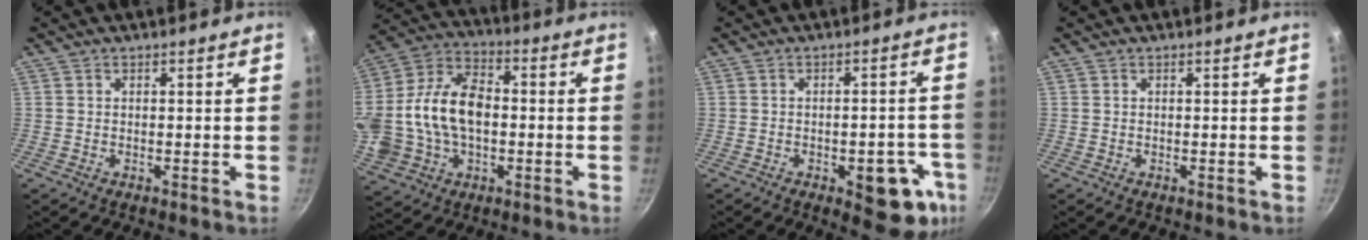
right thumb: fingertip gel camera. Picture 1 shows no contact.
{"total": 20.5, "force": [-0.6, 13.8, 15.2], "torque": [-0.288, 0.035, -0.011]}
{"total": 12.0, "force": [-4.7, 5.4, 9.7], "torque": [-0.064, 0.019, -0.055]}
{"total": 0.0}